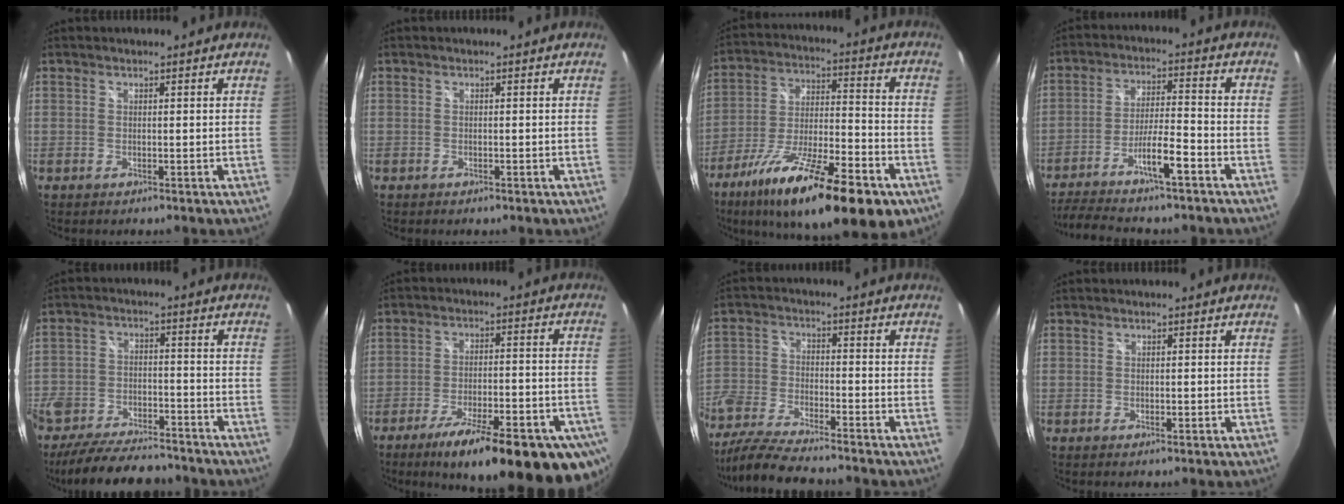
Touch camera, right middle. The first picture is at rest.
{"total": 0.5, "force": [-0.4, 0.3, 0.2], "torque": [-0.003, -0.002, -0.008]}
{"total": 24.8, "force": [-14.9, 6.4, 18.7], "torque": [-0.320, -0.041, -0.239]}
{"total": 11.6, "force": [-9.0, 0.7, 7.3], "torque": [-0.150, 0.001, -0.153]}
{"total": 18.8, "force": [-15.1, 7.1, 8.8], "torque": [-0.190, -0.016, -0.234]}
{"total": 25.1, "force": [-16.3, 6.2, 18.0], "torque": [-0.280, -0.053, -0.222]}
{"total": 14.7, "force": [-12.0, 3.7, 7.6], "torque": [-0.173, -0.032, -0.227]}
{"total": 0.7, "force": [-0.4, 0.3, 0.5], "torque": [-0.008, -0.001, -0.007]}